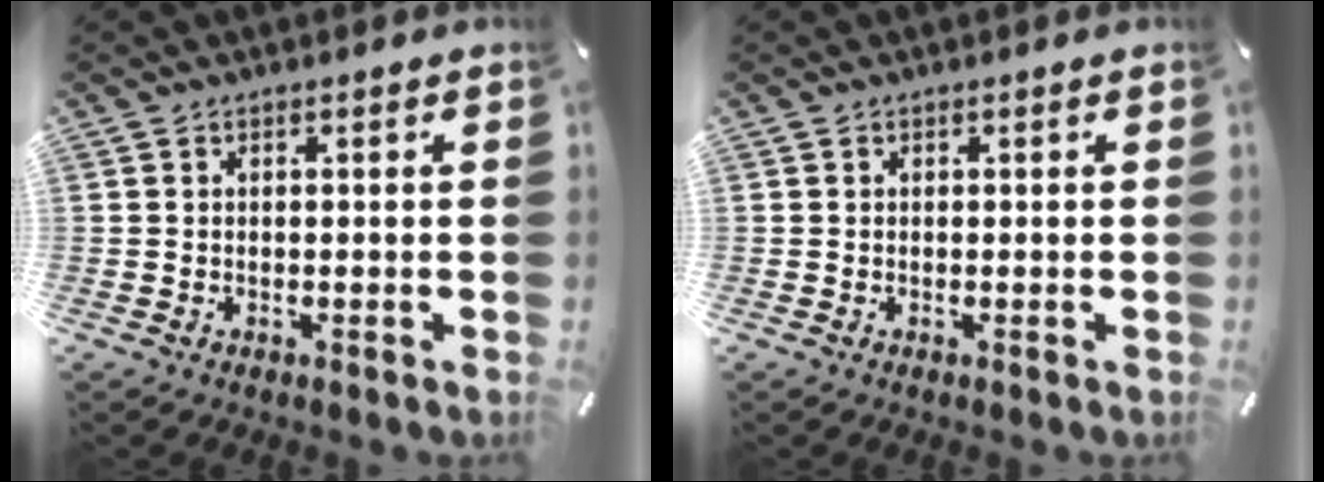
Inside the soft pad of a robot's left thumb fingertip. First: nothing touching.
{"total": 0.0}